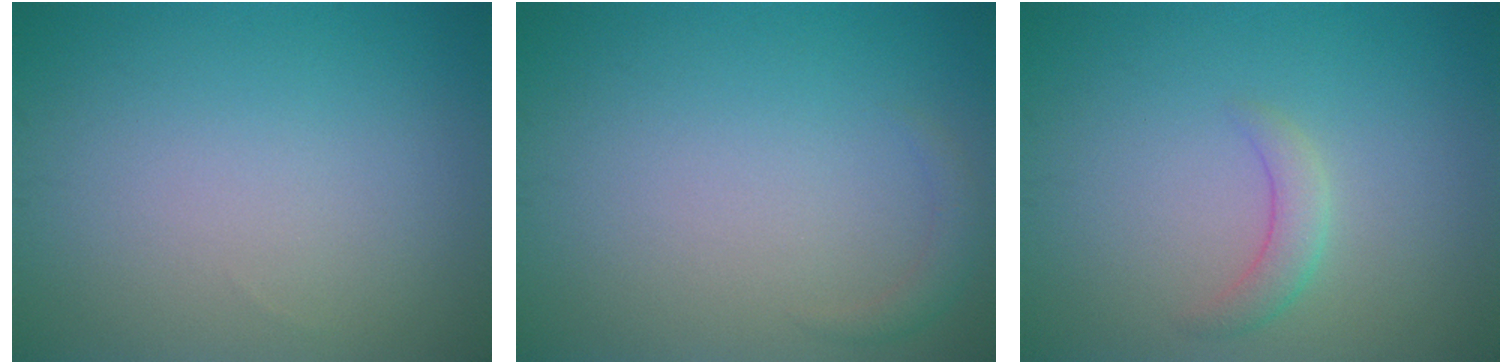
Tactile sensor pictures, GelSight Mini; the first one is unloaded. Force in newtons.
{"total": 1.1, "press": 1.1, "slide": 0.1}
{"total": 1.8, "press": 1.8, "slide": 0.2}